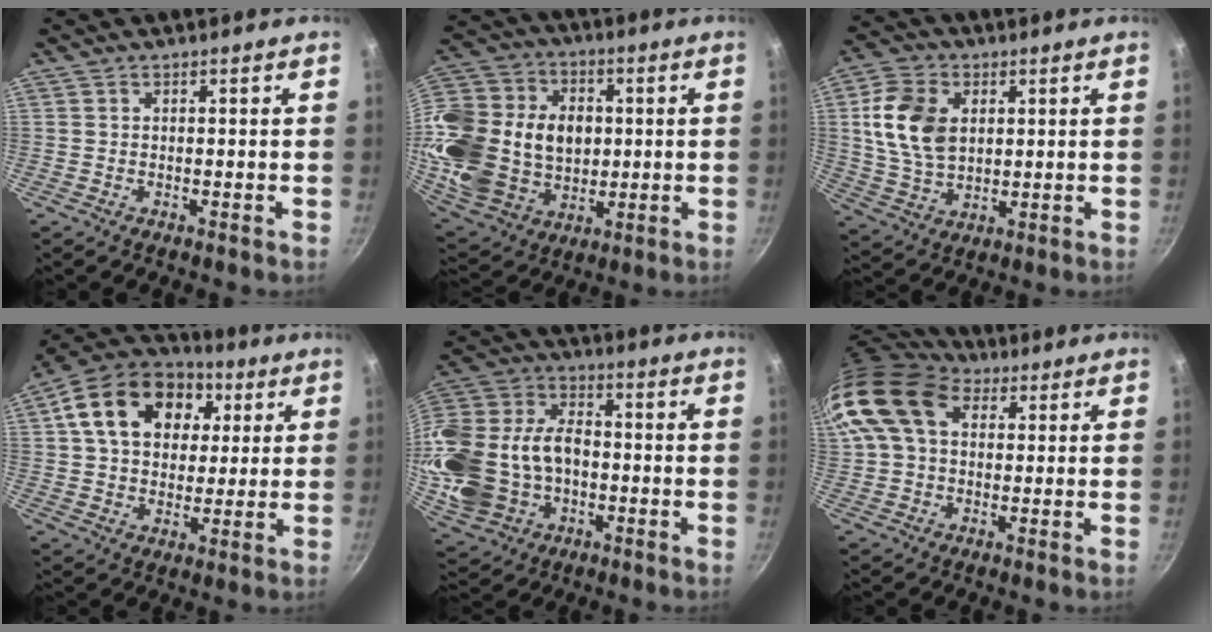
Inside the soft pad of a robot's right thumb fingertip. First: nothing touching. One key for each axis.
{"total": 27.9, "fx": 1.7, "fy": 21.7, "fz": 17.4, "tx": -0.344, "ty": 0.024, "tz": 0.044}
{"total": 12.8, "fx": 2.6, "fy": 8.9, "fz": 8.8, "tx": -0.151, "ty": -0.007, "tz": 0.051}
{"total": 19.9, "fx": 5.9, "fy": 14.5, "fz": 12.4, "tx": -0.199, "ty": 0.018, "tz": 0.087}
{"total": 23.2, "fx": -2.6, "fy": 16.9, "fz": 15.7, "tx": -0.321, "ty": 0.042, "tz": -0.034}
{"total": 15.4, "fx": 4.4, "fy": 10.9, "fz": 9.9, "tx": -0.186, "ty": 0.024, "tz": 0.066}